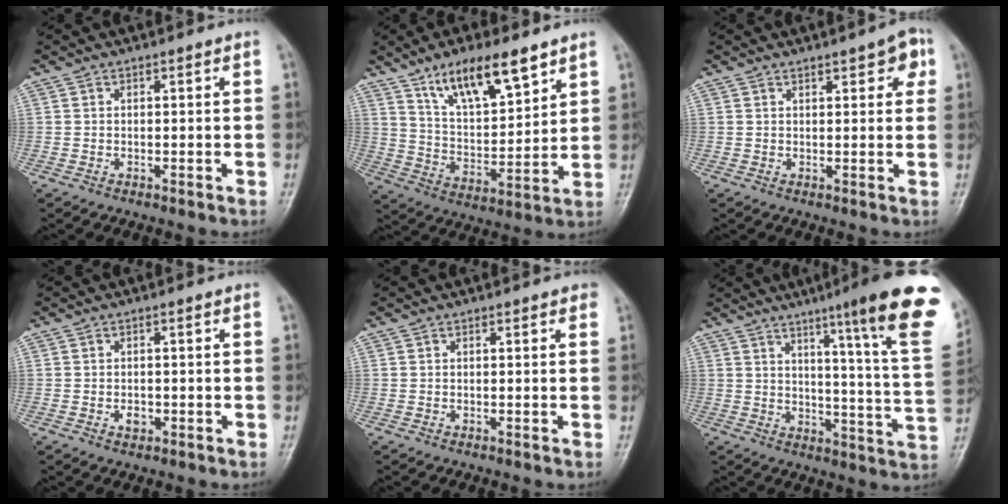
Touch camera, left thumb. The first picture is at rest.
{"total": 14.5, "force": [9.4, 4.8, 10.0], "torque": [-0.148, -0.046, 0.175]}
{"total": 4.7, "force": [2.3, 1.8, 3.6], "torque": [-0.027, -0.003, 0.023]}
{"total": 1.9, "force": [-0.6, 1.4, 1.2], "torque": [-0.013, 0.004, -0.008]}
{"total": 0.6, "force": [0.4, 0.3, 0.4], "torque": [-0.004, -0.001, -0.002]}
{"total": 21.9, "force": [12.6, 1.4, 17.9], "torque": [-0.220, -0.064, 0.159]}